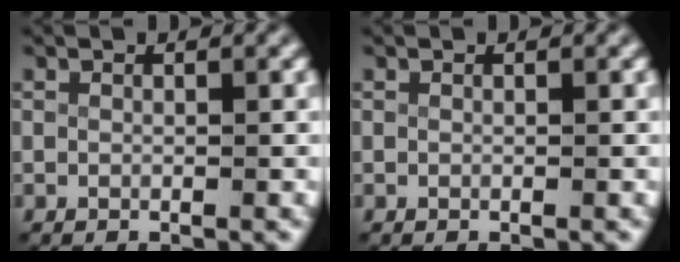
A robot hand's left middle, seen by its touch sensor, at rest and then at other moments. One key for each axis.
{"total": 0.0}